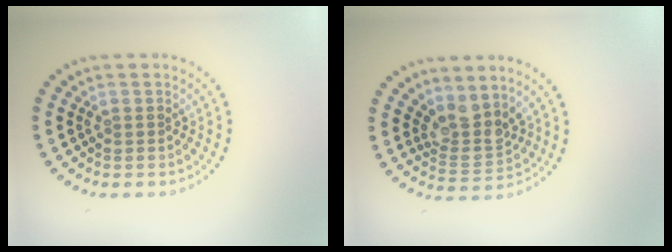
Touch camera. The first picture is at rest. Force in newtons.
{"total": 3.2, "press": 2.4, "slide": 2.0}